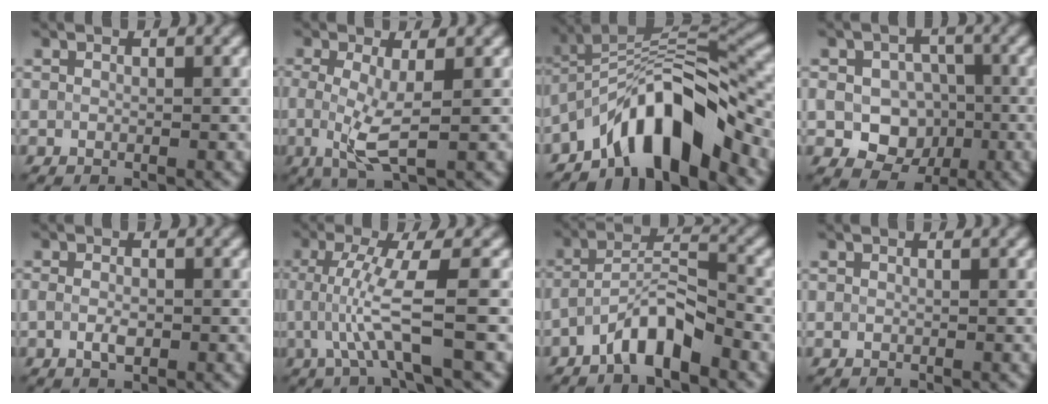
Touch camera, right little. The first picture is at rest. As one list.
[{"total": 3.6, "force": [-0.3, 0.8, 3.5], "torque": [-0.075, -0.010, -0.005]}, {"total": 9.5, "force": [-5.9, 2.9, 6.8], "torque": [-0.098, 0.017, -0.110]}, {"total": 6.6, "force": [-1.3, 5.5, 3.3], "torque": [-0.031, -0.009, -0.033]}, {"total": 1.3, "force": [-0.5, 0.6, 1.1], "torque": [-0.024, -0.005, -0.007]}, {"total": 5.3, "force": [-0.8, 0.7, 5.2], "torque": [-0.098, -0.001, -0.013]}, {"total": 4.8, "force": [-3.1, 1.3, 3.4], "torque": [-0.061, 0.014, -0.058]}, {"total": 0.0}]